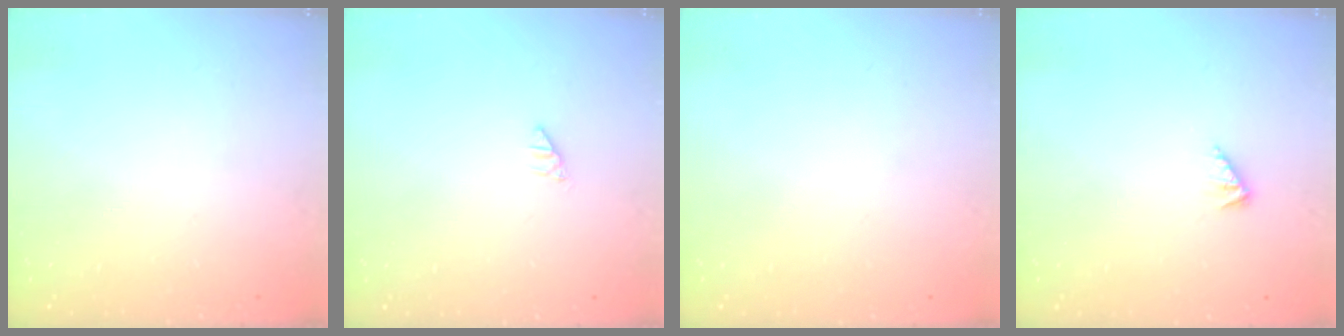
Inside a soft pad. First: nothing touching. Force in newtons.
{"total": 0.0}
{"total": 0.0}
{"total": 1.9, "press": 1.9, "slide": 0.4}